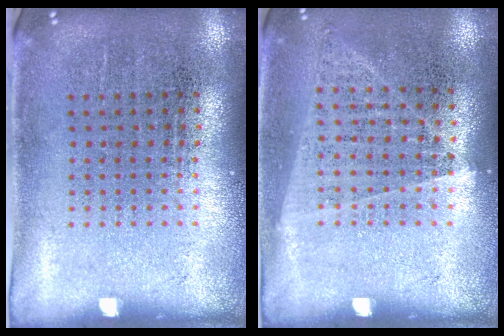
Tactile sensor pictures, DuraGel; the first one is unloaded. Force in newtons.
{"total": 1.0, "press": 0.9, "slide": 0.4}